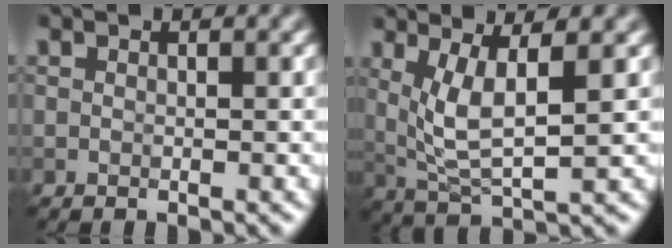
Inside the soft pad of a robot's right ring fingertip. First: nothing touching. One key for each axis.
{"total": 4.6, "fx": 1.1, "fy": 0.9, "fz": 4.4, "tx": -0.093, "ty": -0.004, "tz": 0.030}